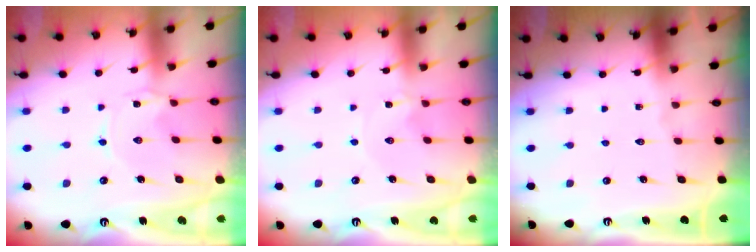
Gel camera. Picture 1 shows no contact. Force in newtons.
{"total": 0.6, "press": 0.6, "slide": 0.1}
{"total": 0.0}